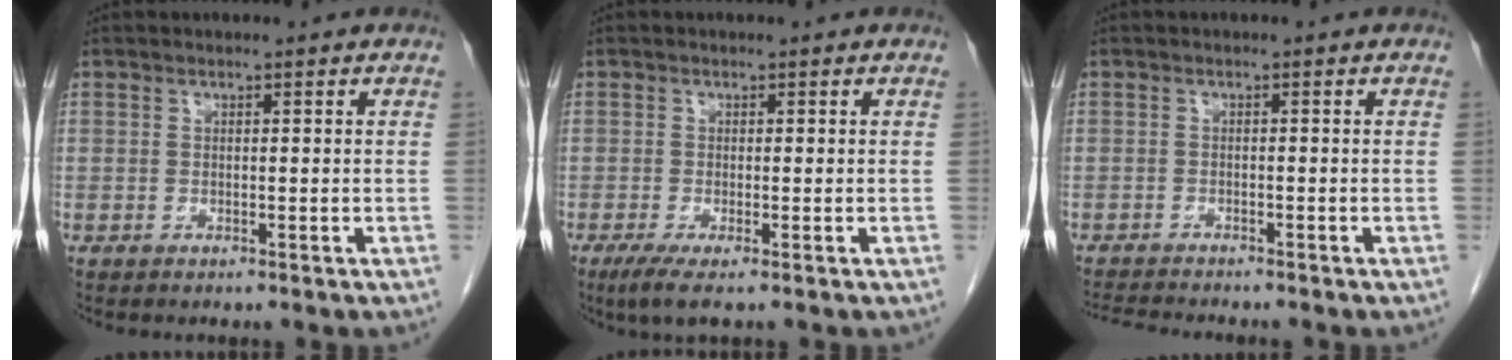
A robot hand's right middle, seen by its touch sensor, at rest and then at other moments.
{"total": 3.1, "force": [-1.7, 0.2, 2.6], "torque": [-0.049, -0.013, -0.032]}
{"total": 5.0, "force": [-4.7, -0.1, 1.6], "torque": [-0.025, -0.015, -0.078]}